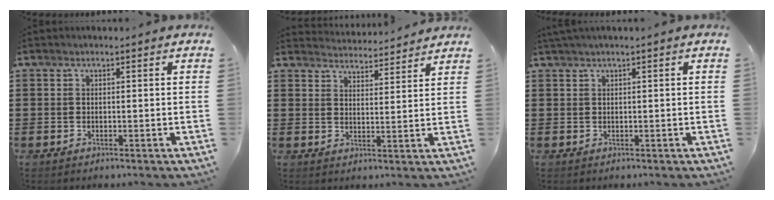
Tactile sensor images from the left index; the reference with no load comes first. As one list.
[{"total": 3.9, "force": [3.9, -0.1, 0.0], "torque": [-0.013, -0.020, 0.069]}, {"total": 0.8, "force": [0.3, -0.1, 0.8], "torque": [-0.012, -0.004, 0.007]}]